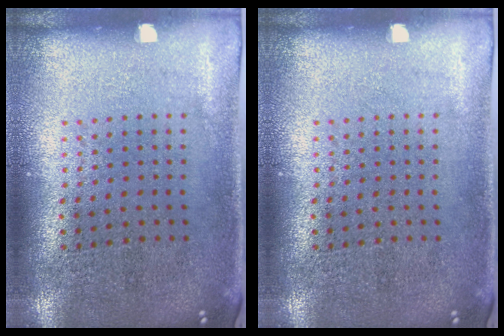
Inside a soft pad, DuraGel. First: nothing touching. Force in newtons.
{"total": 0.0}